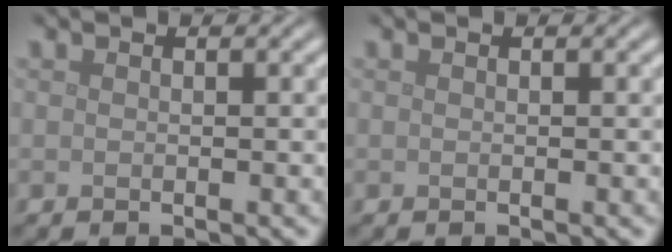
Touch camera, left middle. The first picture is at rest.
{"total": 0.0}